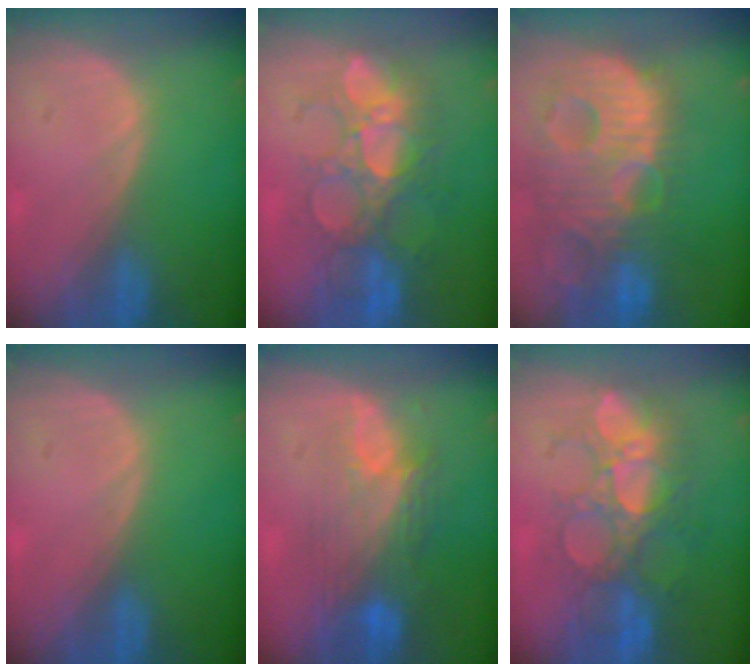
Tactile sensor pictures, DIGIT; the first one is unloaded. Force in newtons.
{"total": 9.8, "press": 9.2, "slide": 3.4}
{"total": 14.1, "press": 12.2, "slide": 7.0}
{"total": 0.0}
{"total": 9.7, "press": 8.2, "slide": 5.2}
{"total": 9.8, "press": 9.2, "slide": 3.4}